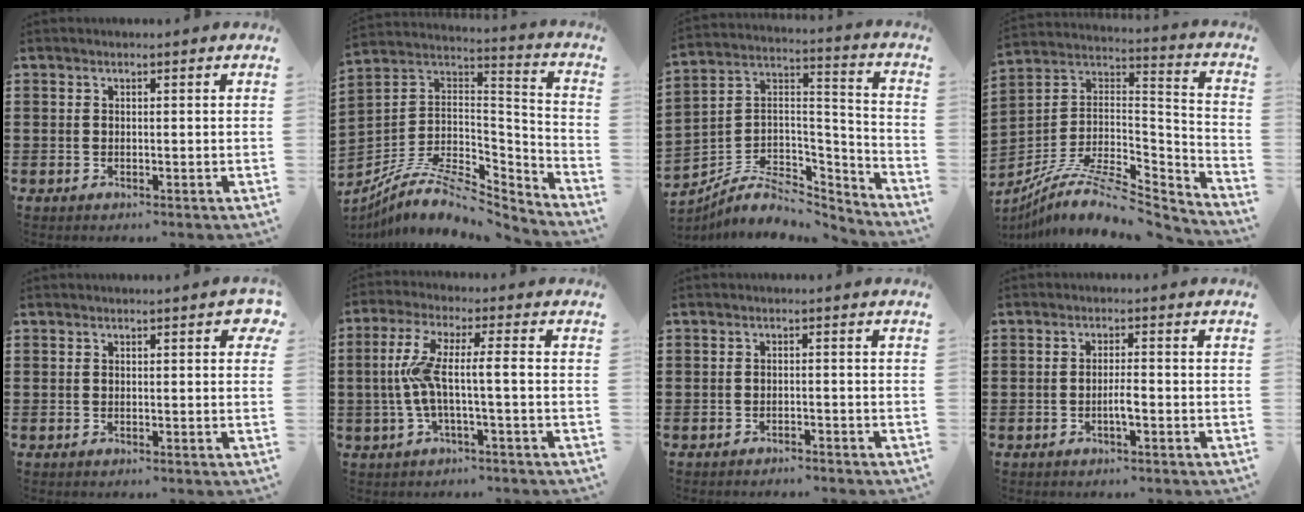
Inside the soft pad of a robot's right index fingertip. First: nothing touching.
{"total": 8.8, "force": [-6.7, 3.3, 4.7], "torque": [-0.096, 0.002, -0.130]}
{"total": 7.0, "force": [-4.9, 4.1, 2.8], "torque": [-0.068, 0.000, -0.094]}
{"total": 10.7, "force": [-8.2, 3.2, 6.1], "torque": [-0.117, 0.008, -0.160]}
{"total": 0.8, "force": [0.2, 0.4, 0.7], "torque": [0.001, -0.001, -0.001]}
{"total": 7.2, "force": [-1.1, 0.3, 7.1], "torque": [-0.156, -0.012, -0.034]}
{"total": 1.4, "force": [-1.4, 0.0, 0.2], "torque": [-0.008, -0.001, -0.029]}
{"total": 2.4, "force": [-0.9, 0.2, 2.2], "torque": [-0.041, 0.000, -0.017]}